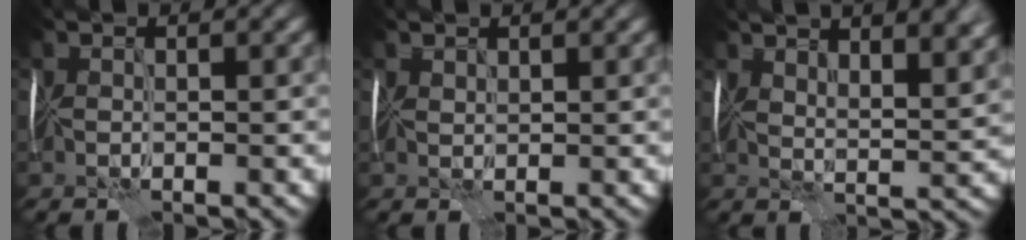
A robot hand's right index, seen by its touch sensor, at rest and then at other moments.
{"total": 0.6, "force": [0.5, -0.3, -0.2], "torque": [0.005, 0.000, 0.015]}
{"total": 11.1, "force": [6.7, 4.4, 7.7], "torque": [-0.093, 0.038, 0.073]}